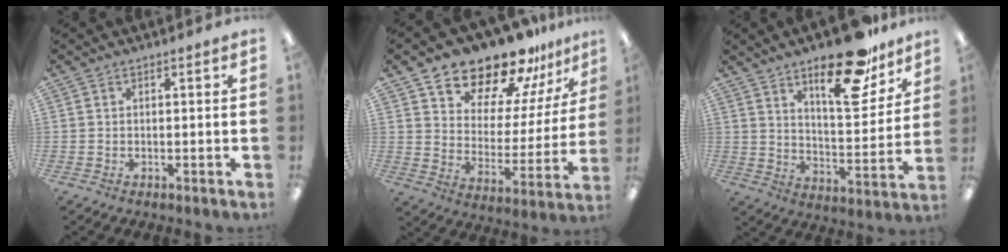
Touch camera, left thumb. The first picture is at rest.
{"total": 16.9, "force": [15.3, 6.1, 3.9], "torque": [-0.068, -0.139, 0.272]}
{"total": 20.0, "force": [13.9, 7.4, 12.3], "torque": [-0.174, -0.081, 0.225]}